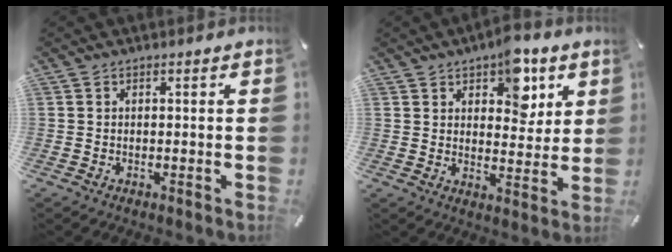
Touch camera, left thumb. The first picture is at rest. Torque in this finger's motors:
{"motor_torque": [1.71, 1.56, 0.83, -0.89, 0.08]}